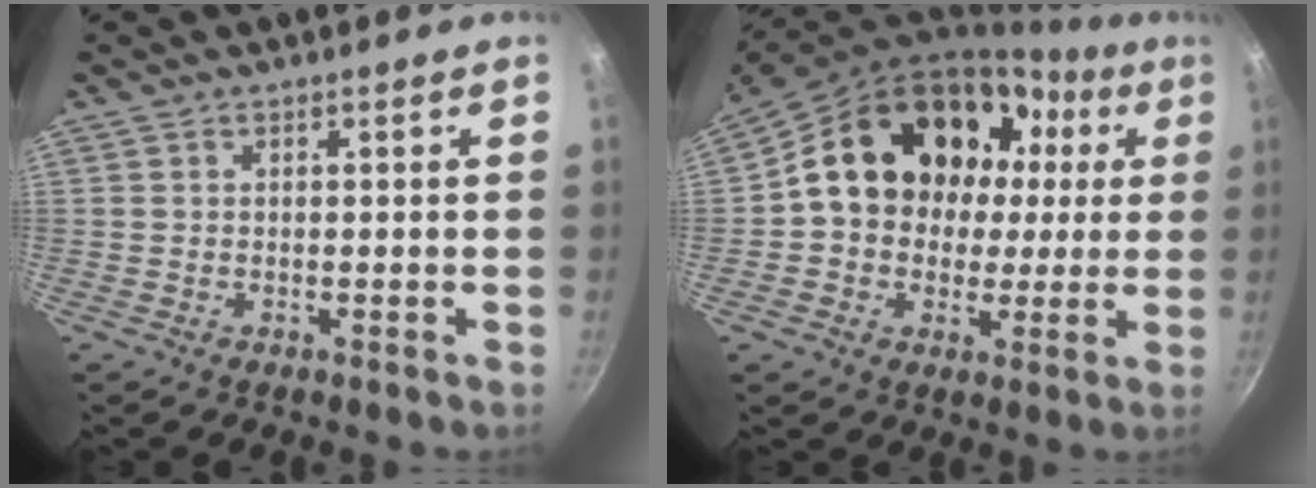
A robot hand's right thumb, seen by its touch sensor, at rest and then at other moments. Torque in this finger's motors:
{"motor_torque": [0.79, 4.22, 2.22, -0.35, 0.28]}